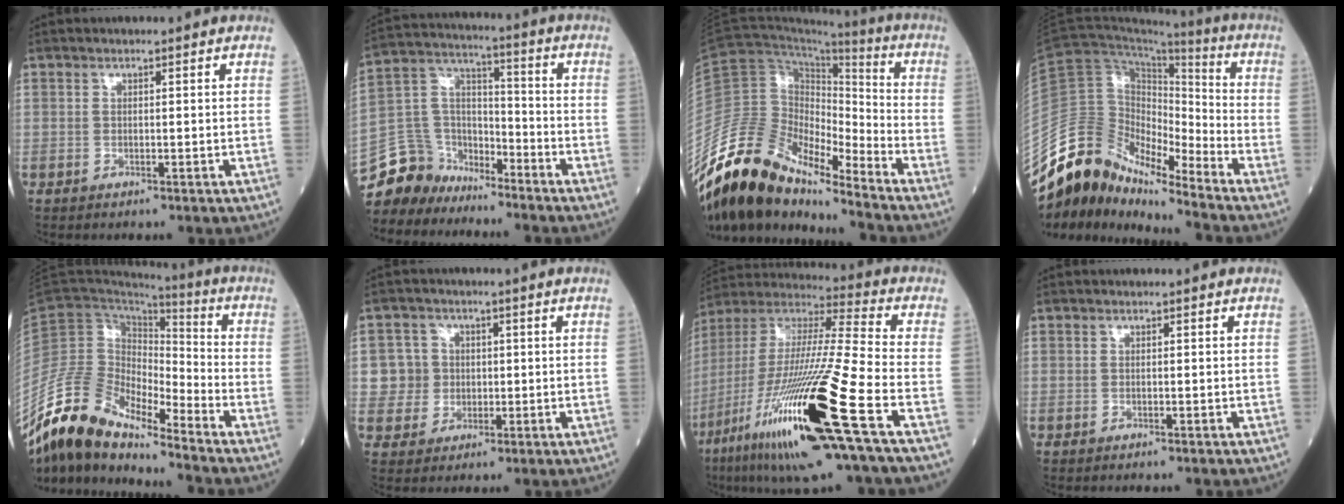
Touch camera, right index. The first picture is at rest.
{"total": 10.9, "force": [-9.4, 5.5, 0.4], "torque": [-0.022, 0.056, -0.182]}
{"total": 17.5, "force": [-14.3, 5.7, 8.3], "torque": [-0.146, 0.044, -0.262]}
{"total": 13.5, "force": [-12.1, 4.5, 3.6], "torque": [-0.051, 0.076, -0.226]}
{"total": 12.8, "force": [-11.3, 3.6, 5.0], "torque": [-0.105, 0.039, -0.216]}
{"total": 5.2, "force": [0.5, 5.2, 0.3], "torque": [-0.001, 0.016, 0.013]}
{"total": 26.6, "force": [-11.2, 1.2, 24.1], "torque": [-0.473, -0.058, -0.205]}
{"total": 0.0}